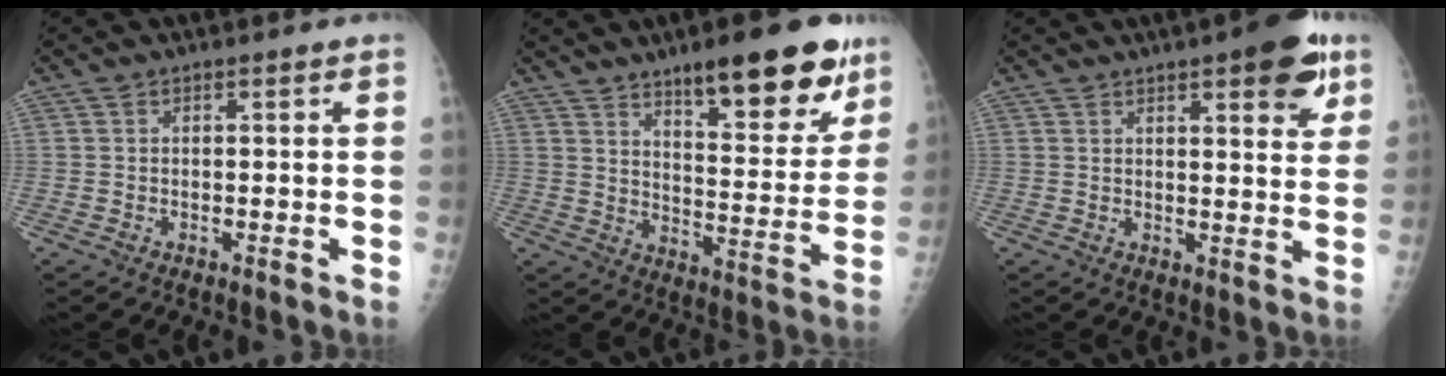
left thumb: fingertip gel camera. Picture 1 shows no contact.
{"total": 19.1, "force": [12.2, 5.8, 13.5], "torque": [-0.145, -0.068, 0.180]}
{"total": 10.4, "force": [5.7, 3.1, 8.1], "torque": [-0.080, -0.021, 0.069]}